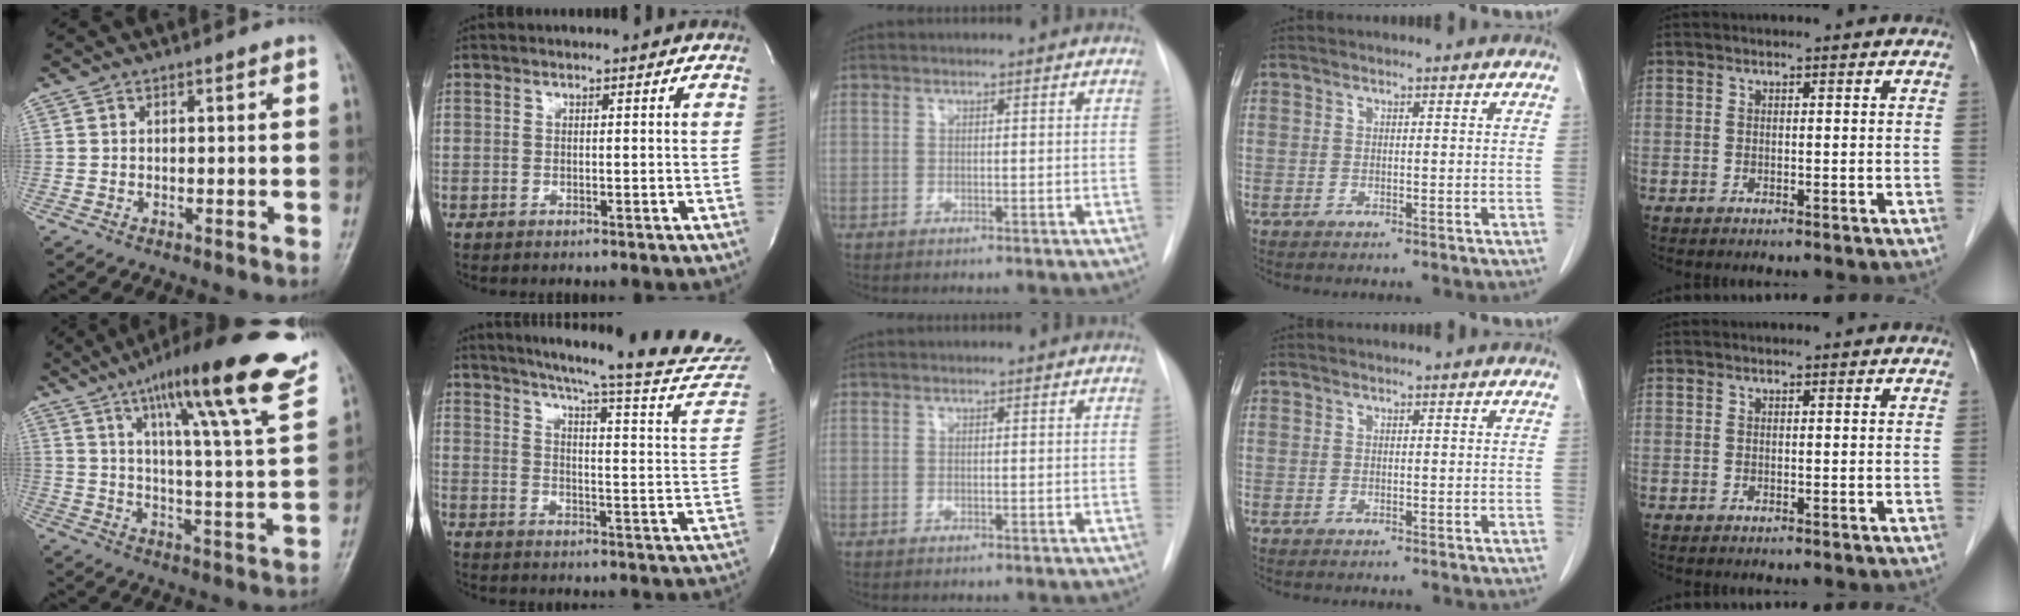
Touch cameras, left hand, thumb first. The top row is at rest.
{"thumb": {"total": 24.5, "force": [14.8, 3.3, 19.2], "torque": [-0.267, -0.038, 0.212]}, "index": {"total": 28.1, "force": [25.3, 0.4, 12.1], "torque": [-0.179, -0.107, 0.304]}}